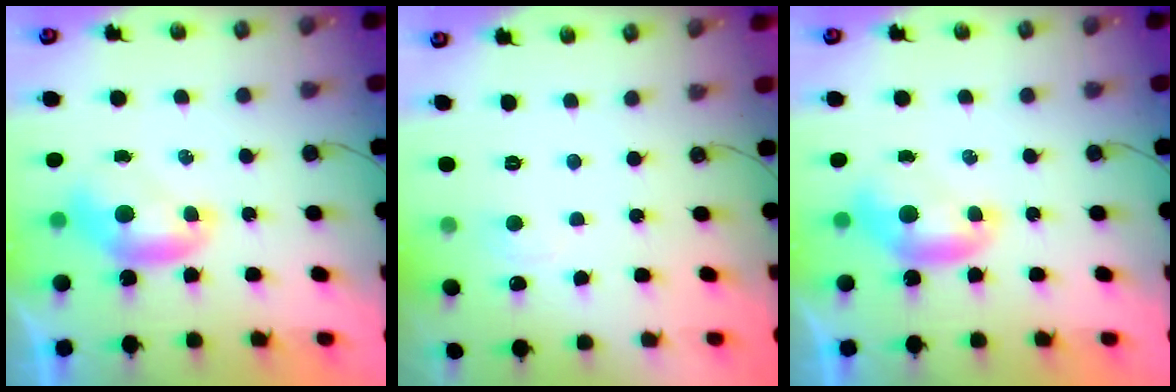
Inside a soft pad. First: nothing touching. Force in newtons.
{"total": 2.6, "press": 2.5, "slide": 0.5}
{"total": 0.0}